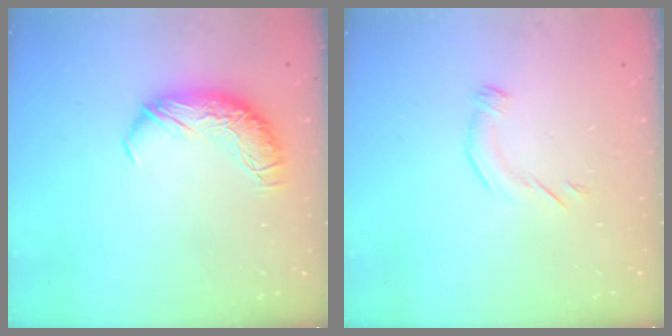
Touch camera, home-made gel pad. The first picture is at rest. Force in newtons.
{"total": 4.5, "press": 4.4, "slide": 0.7}